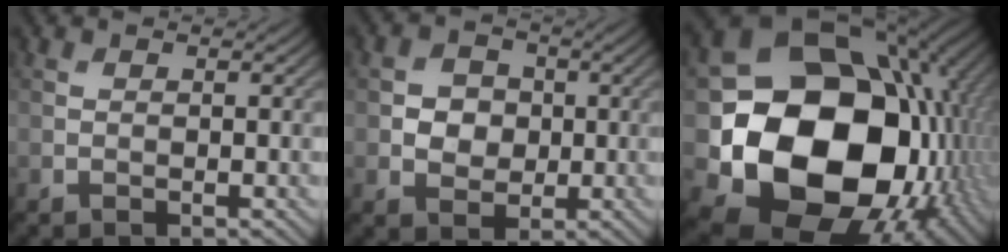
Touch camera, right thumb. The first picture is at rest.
{"total": 4.0, "force": [0.0, 3.6, 1.9], "torque": [-0.043, -0.002, -0.012]}
{"total": 20.0, "force": [-2.1, 15.7, 12.2], "torque": [-0.247, -0.058, -0.007]}